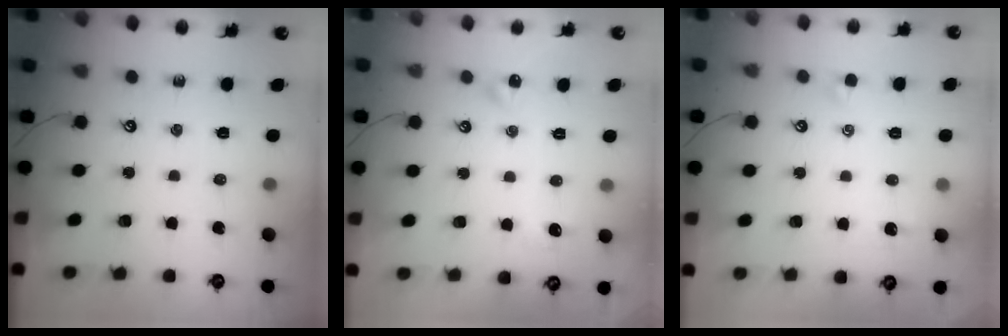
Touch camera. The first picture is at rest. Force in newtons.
{"total": 2.6, "press": 2.6, "slide": 0.6}
{"total": 0.8, "press": 0.7, "slide": 0.4}